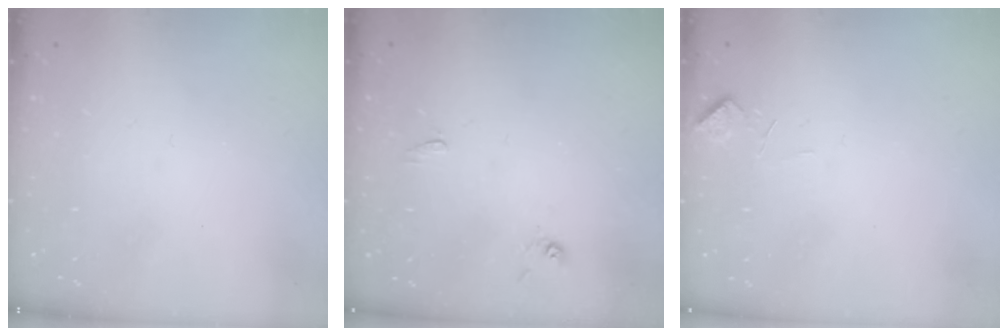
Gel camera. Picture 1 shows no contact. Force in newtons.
{"total": 4.8, "press": 4.7, "slide": 0.2}
{"total": 2.2, "press": 2.0, "slide": 0.9}